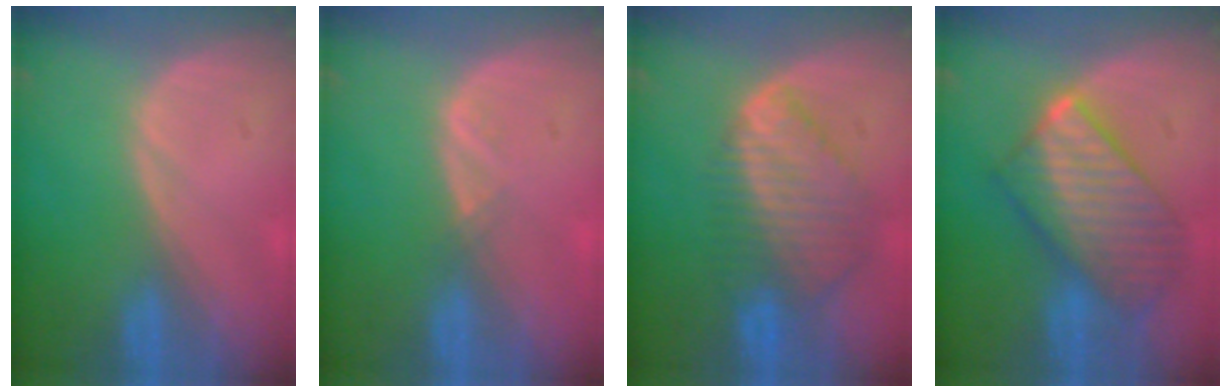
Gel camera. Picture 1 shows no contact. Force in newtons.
{"total": 1.0, "press": 0.9, "slide": 0.5}
{"total": 8.7, "press": 7.7, "slide": 4.1}
{"total": 10.2, "press": 10.1, "slide": 0.8}